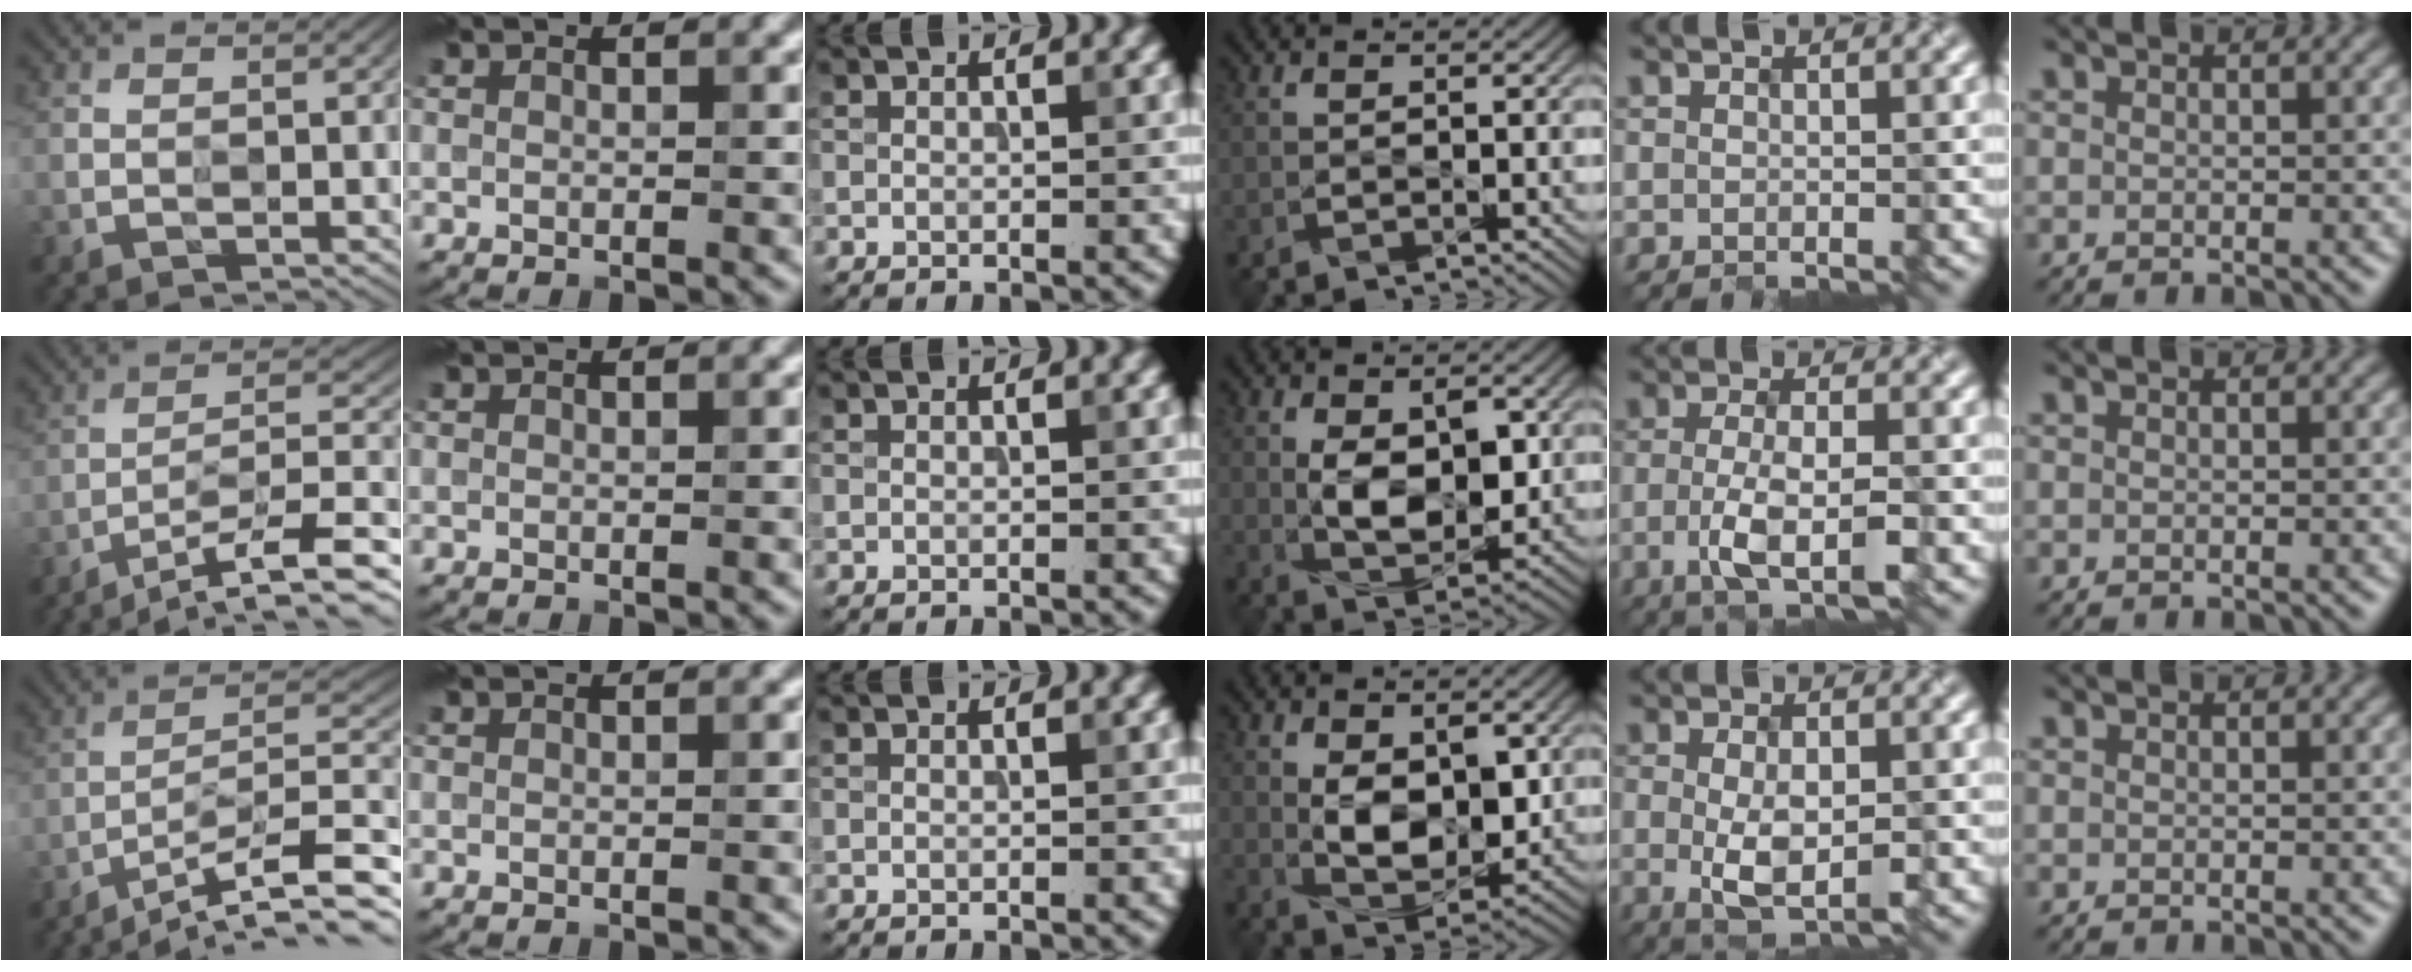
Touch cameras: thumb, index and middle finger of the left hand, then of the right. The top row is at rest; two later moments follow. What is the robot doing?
{"motion": "insert", "object": "key"}